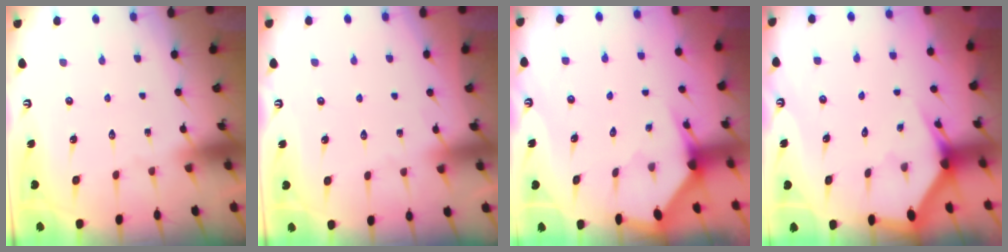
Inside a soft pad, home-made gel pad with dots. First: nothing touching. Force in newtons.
{"total": 2.6, "press": 2.6, "slide": 0.4}
{"total": 2.8, "press": 2.8, "slide": 0.2}
{"total": 2.7, "press": 2.7, "slide": 0.1}